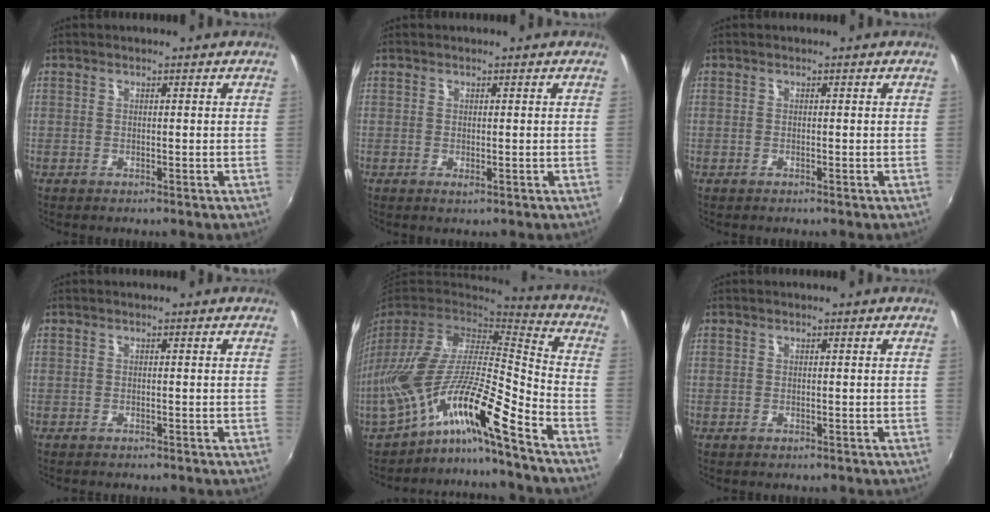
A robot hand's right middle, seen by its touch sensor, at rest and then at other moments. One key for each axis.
{"total": 0.5, "fx": 0.0, "fy": 0.3, "fz": 0.5, "tx": -0.008, "ty": -0.001, "tz": 0.000}
{"total": 0.0}
{"total": 1.6, "fx": -1.5, "fy": 0.4, "fz": 0.5, "tx": -0.014, "ty": -0.009, "tz": -0.022}
{"total": 15.5, "fx": -11.3, "fy": 0.8, "fz": 10.5, "tx": -0.187, "ty": -0.015, "tz": -0.219}
{"total": 0.7, "fx": -0.6, "fy": 0.3, "fz": 0.2, "tx": -0.007, "ty": -0.001, "tz": -0.008}